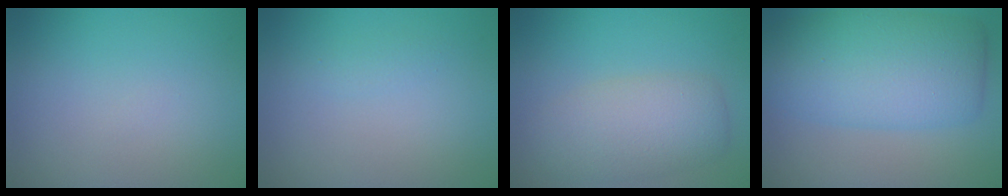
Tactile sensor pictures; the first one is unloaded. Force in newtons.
{"total": 0.6, "press": 0.6, "slide": 0.0}
{"total": 4.9, "press": 4.9, "slide": 0.1}
{"total": 8.4, "press": 8.4, "slide": 0.0}